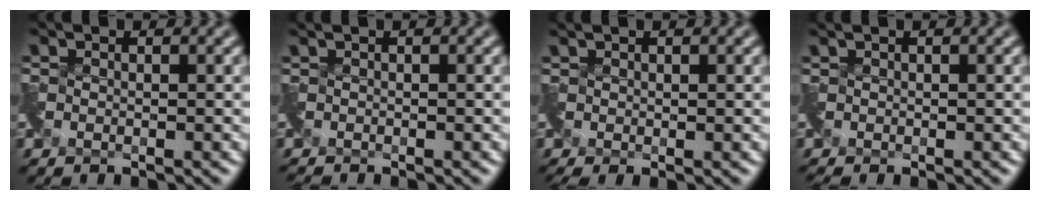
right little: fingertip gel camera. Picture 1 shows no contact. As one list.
[{"total": 1.0, "force": [-0.6, -0.1, 0.8], "torque": [-0.018, -0.008, -0.016]}, {"total": 2.2, "force": [0.5, 0.5, 2.1], "torque": [-0.046, 0.005, 0.011]}, {"total": 1.1, "force": [0.1, 0.1, 1.1], "torque": [-0.021, 0.000, -0.001]}]